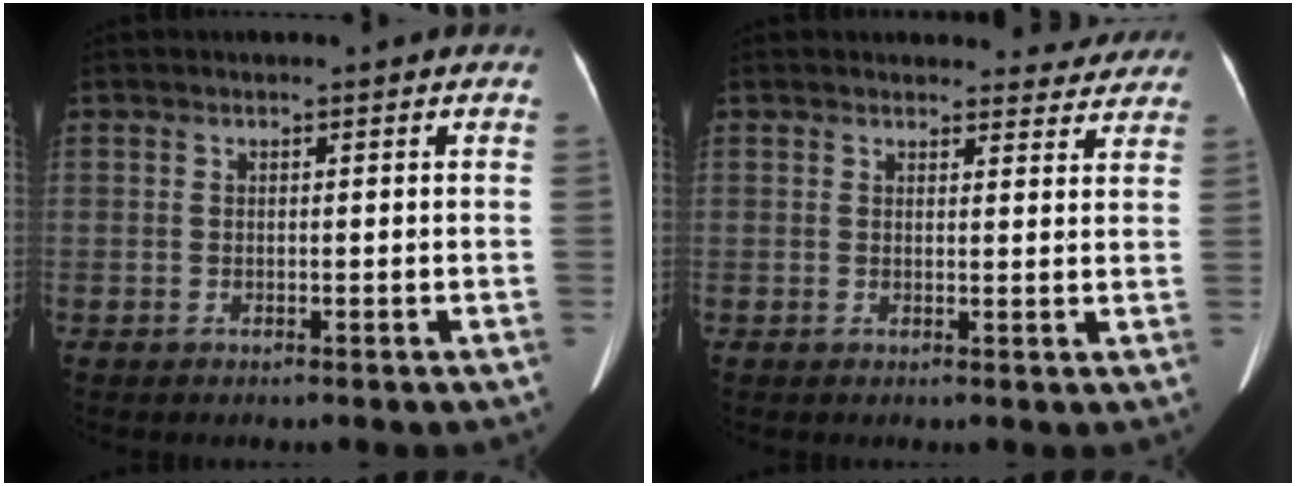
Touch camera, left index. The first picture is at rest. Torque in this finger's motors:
{"motor_torque": [0.47, -0.58, 0.02, 0.02]}